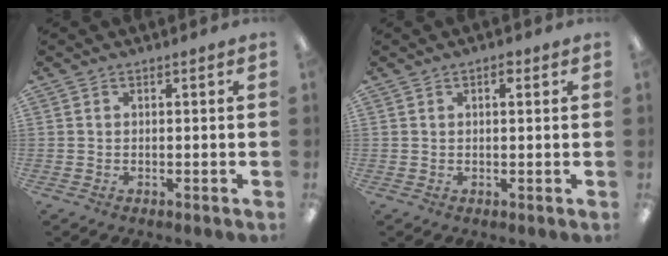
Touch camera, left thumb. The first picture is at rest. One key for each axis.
{"total": 1.8, "fx": 1.0, "fy": 0.8, "fz": 1.4, "tx": -0.013, "ty": -0.003, "tz": 0.012}